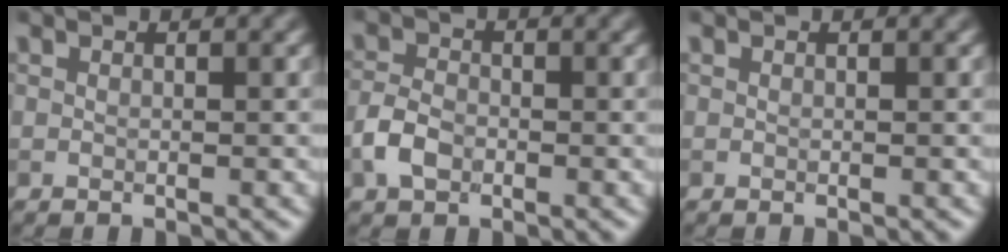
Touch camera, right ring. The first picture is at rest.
{"total": 2.8, "force": [-1.2, 1.8, 1.7], "torque": [-0.033, 0.002, -0.030]}
{"total": 0.0}